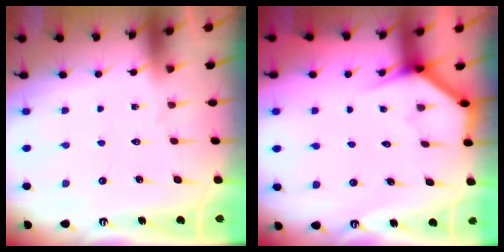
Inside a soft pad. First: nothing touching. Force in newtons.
{"total": 3.7, "press": 3.7, "slide": 0.4}